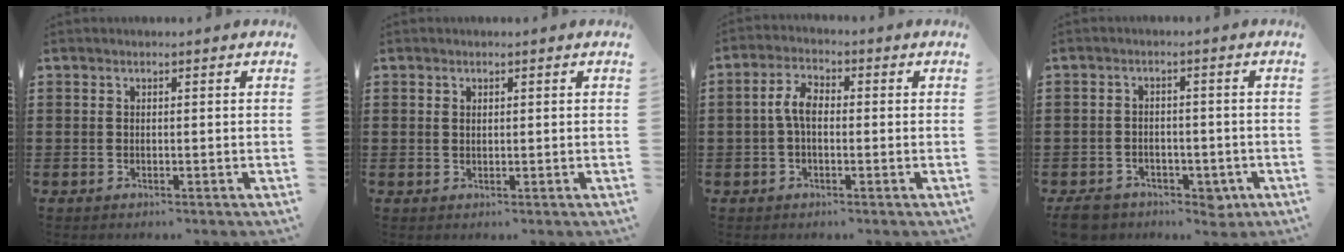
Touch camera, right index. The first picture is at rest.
{"total": 0.7, "force": [0.5, 0.5, 0.3], "torque": [-0.007, 0.002, 0.009]}
{"total": 4.5, "force": [-0.4, 2.3, 3.9], "torque": [-0.087, 0.004, -0.012]}
{"total": 4.6, "force": [-3.3, 2.4, 2.0], "torque": [-0.038, 0.010, -0.063]}